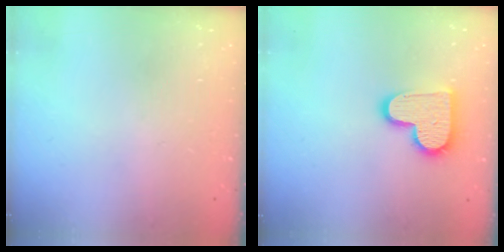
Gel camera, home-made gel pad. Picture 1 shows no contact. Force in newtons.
{"total": 14.4, "press": 14.4, "slide": 1.0}